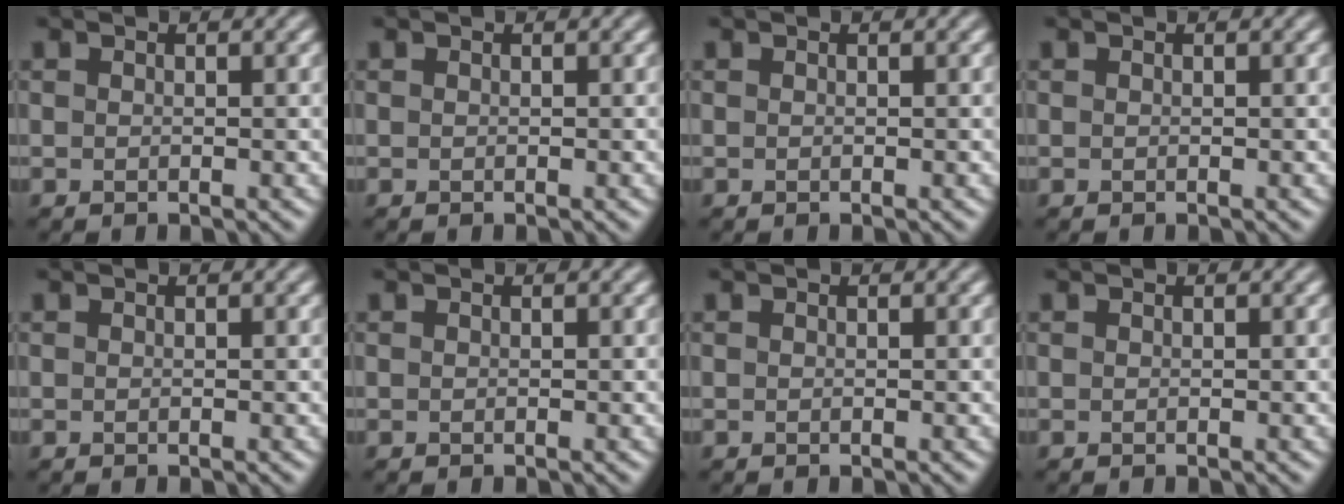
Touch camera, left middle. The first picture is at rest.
{"total": 0.0}
{"total": 0.0}
{"total": 0.0}
{"total": 0.0}
{"total": 0.0}
{"total": 0.0}
{"total": 0.0}